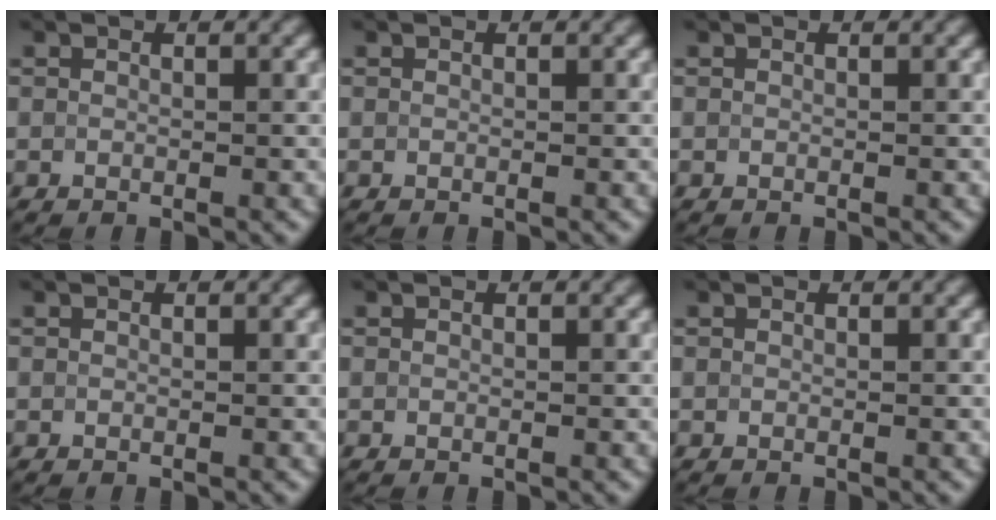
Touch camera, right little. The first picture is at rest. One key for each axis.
{"total": 0.0}
{"total": 0.0}
{"total": 0.0}
{"total": 0.0}
{"total": 0.0}